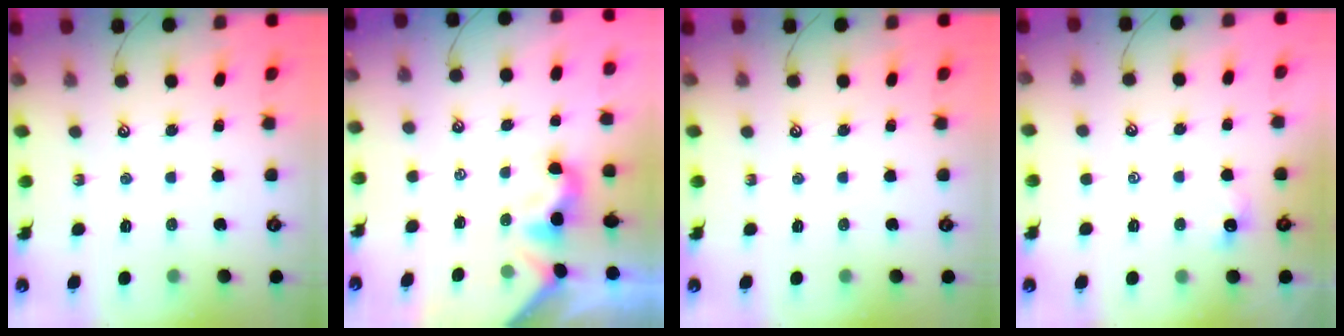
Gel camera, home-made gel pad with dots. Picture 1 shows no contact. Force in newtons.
{"total": 1.9, "press": 1.8, "slide": 0.6}
{"total": 0.0}
{"total": 1.3, "press": 1.1, "slide": 0.6}